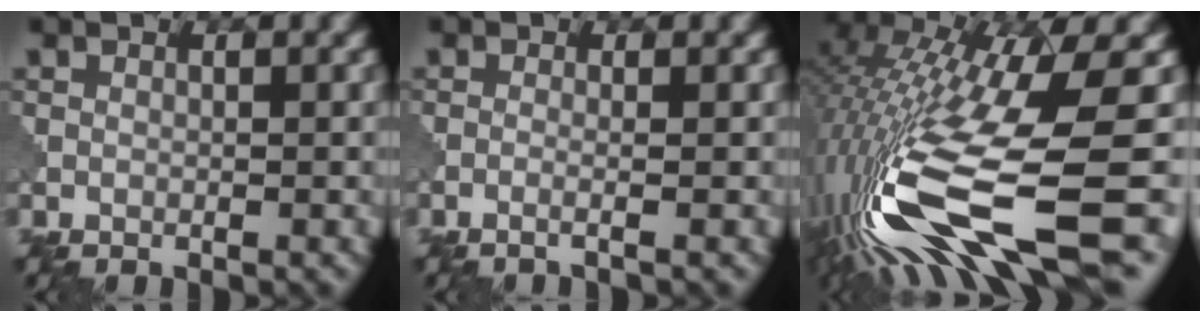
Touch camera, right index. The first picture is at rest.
{"total": 1.5, "force": [-0.3, 0.6, 1.4], "torque": [-0.010, -0.003, -0.028]}
{"total": 14.7, "force": [-3.9, 3.8, 13.6], "torque": [-0.277, -0.017, -0.054]}